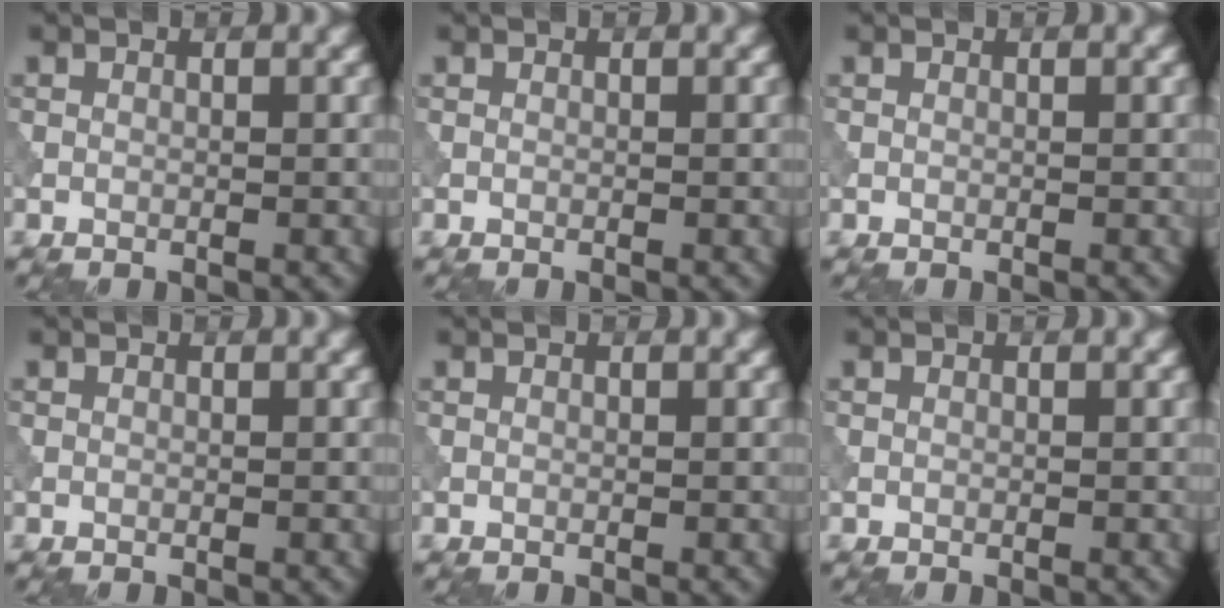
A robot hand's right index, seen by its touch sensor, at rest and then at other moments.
{"total": 0.0}
{"total": 0.0}
{"total": 0.0}
{"total": 0.0}
{"total": 0.0}